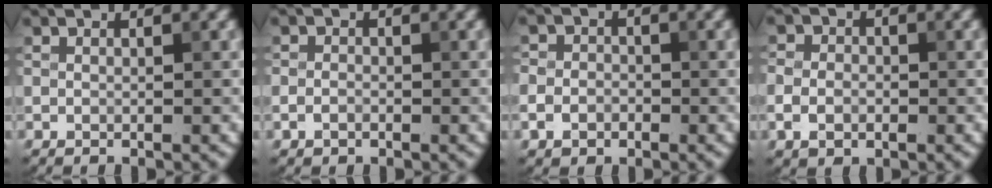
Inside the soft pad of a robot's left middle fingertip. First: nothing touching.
{"total": 1.3, "force": [-0.6, 0.9, 0.6], "torque": [-0.009, 0.002, -0.016]}
{"total": 2.5, "force": [-1.0, 2.0, 1.0], "torque": [-0.013, 0.001, -0.025]}
{"total": 2.9, "force": [-0.9, 2.2, 1.7], "torque": [-0.029, -0.001, -0.025]}